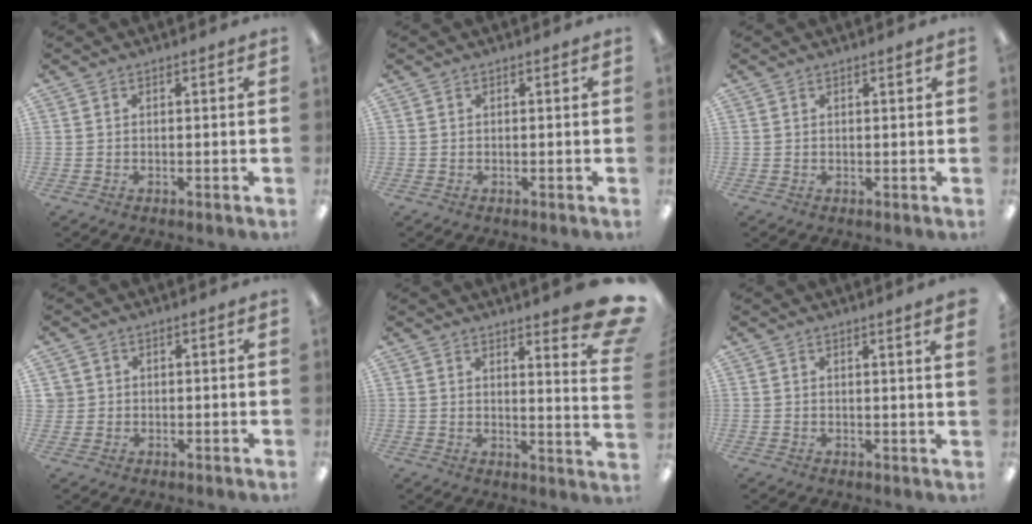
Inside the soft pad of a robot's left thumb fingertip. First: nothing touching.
{"total": 0.0}
{"total": 0.8, "force": [0.5, 0.0, 0.6], "torque": [-0.011, 0.001, 0.008]}
{"total": 1.9, "force": [0.7, 1.8, 0.1], "torque": [-0.006, 0.003, 0.012]}
{"total": 10.1, "force": [7.1, 1.5, 7.0], "torque": [-0.092, -0.061, 0.118]}
{"total": 2.1, "force": [1.5, -0.4, 1.4], "torque": [-0.018, -0.007, 0.024]}